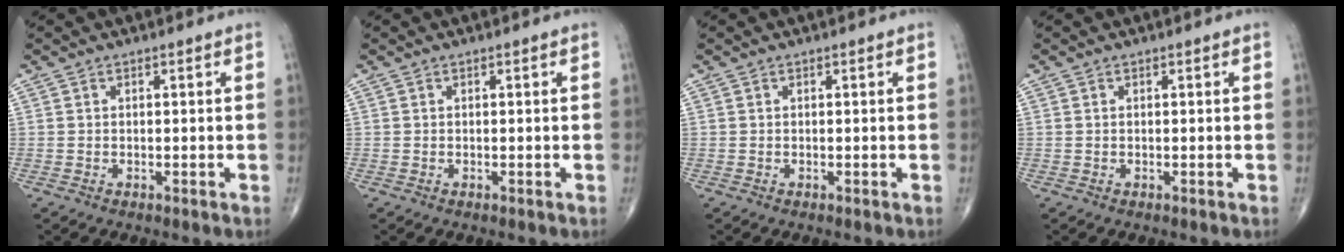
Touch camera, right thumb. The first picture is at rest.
{"total": 0.0}
{"total": 0.0}
{"total": 0.0}